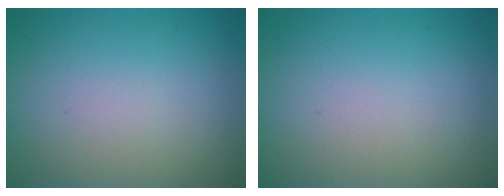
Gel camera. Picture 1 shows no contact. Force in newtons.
{"total": 0.0}